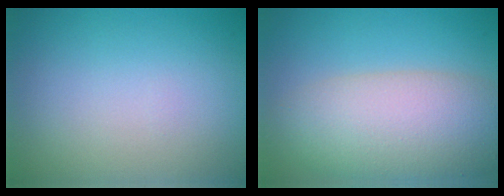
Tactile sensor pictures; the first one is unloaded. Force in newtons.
{"total": 8.5, "press": 8.5, "slide": 0.8}